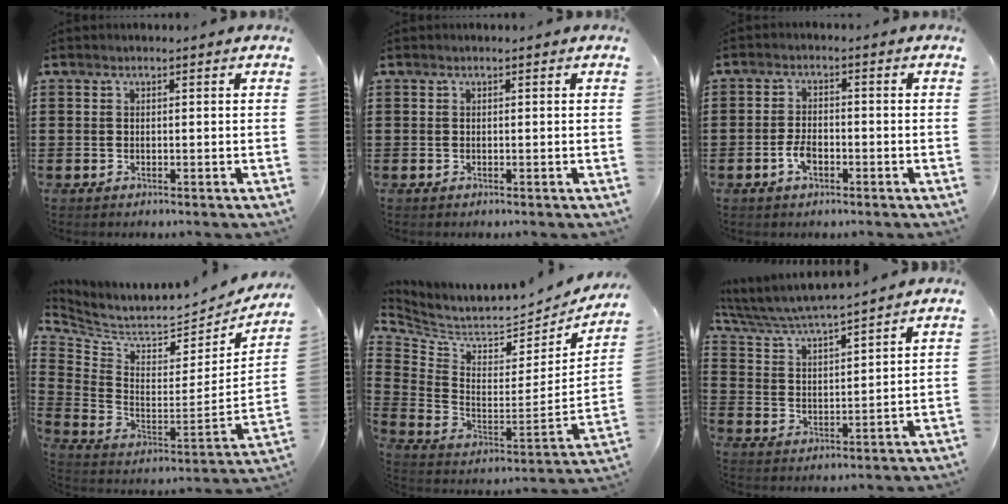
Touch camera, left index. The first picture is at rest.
{"total": 0.0}
{"total": 3.4, "force": [-1.5, 1.6, 2.6], "torque": [-0.068, -0.003, -0.034]}
{"total": 4.9, "force": [4.4, 1.1, 1.9], "torque": [-0.065, -0.055, 0.068]}
{"total": 4.7, "force": [4.0, 1.5, 1.9], "torque": [-0.063, -0.051, 0.064]}
{"total": 5.3, "force": [5.1, -0.1, 1.5], "torque": [-0.054, -0.037, 0.083]}